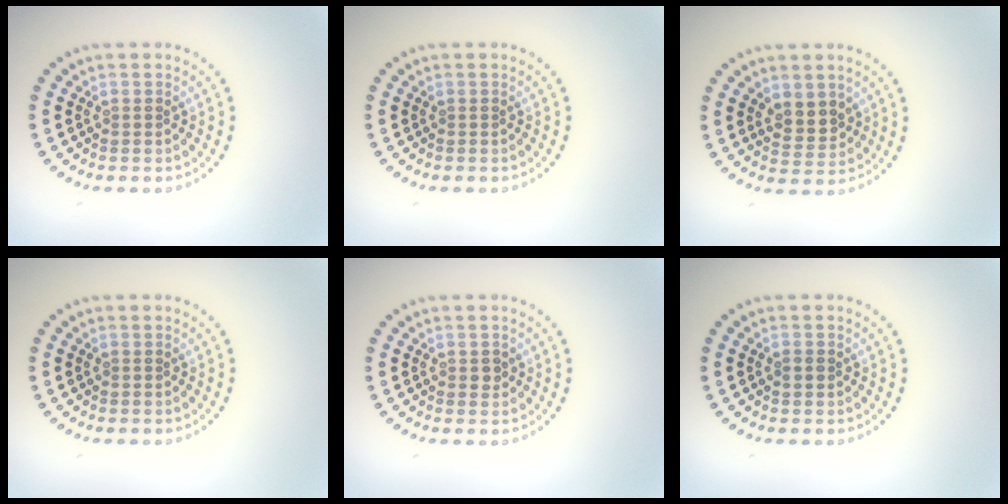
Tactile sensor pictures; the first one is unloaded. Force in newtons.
{"total": 0.0}
{"total": 2.5, "press": 2.4, "slide": 0.8}
{"total": 0.0}
{"total": 0.9, "press": 0.9, "slide": 0.1}
{"total": 1.1, "press": 1.0, "slide": 0.2}